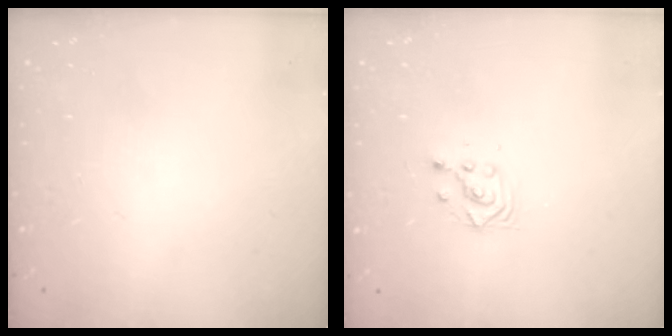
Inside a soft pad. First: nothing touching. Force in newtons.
{"total": 2.8, "press": 2.8, "slide": 0.2}